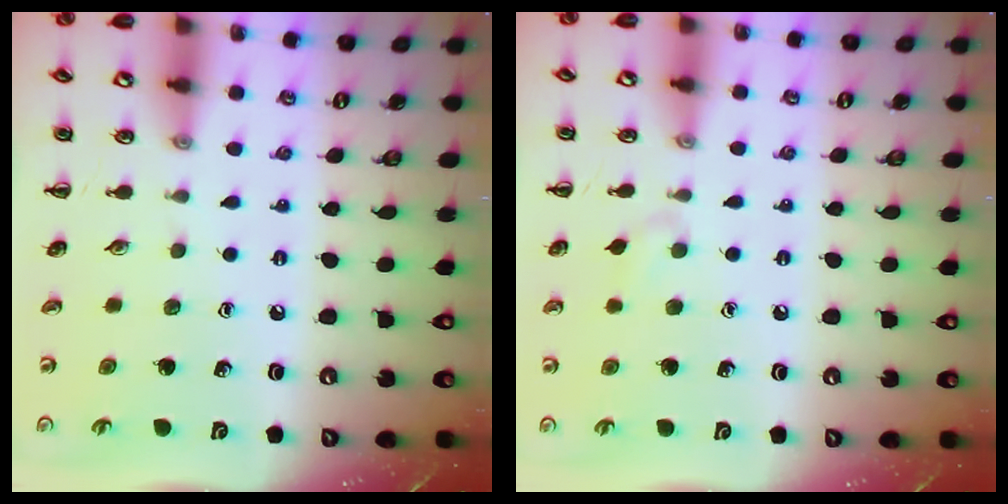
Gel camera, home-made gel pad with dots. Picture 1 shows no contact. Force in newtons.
{"total": 4.5, "press": 4.2, "slide": 1.6}